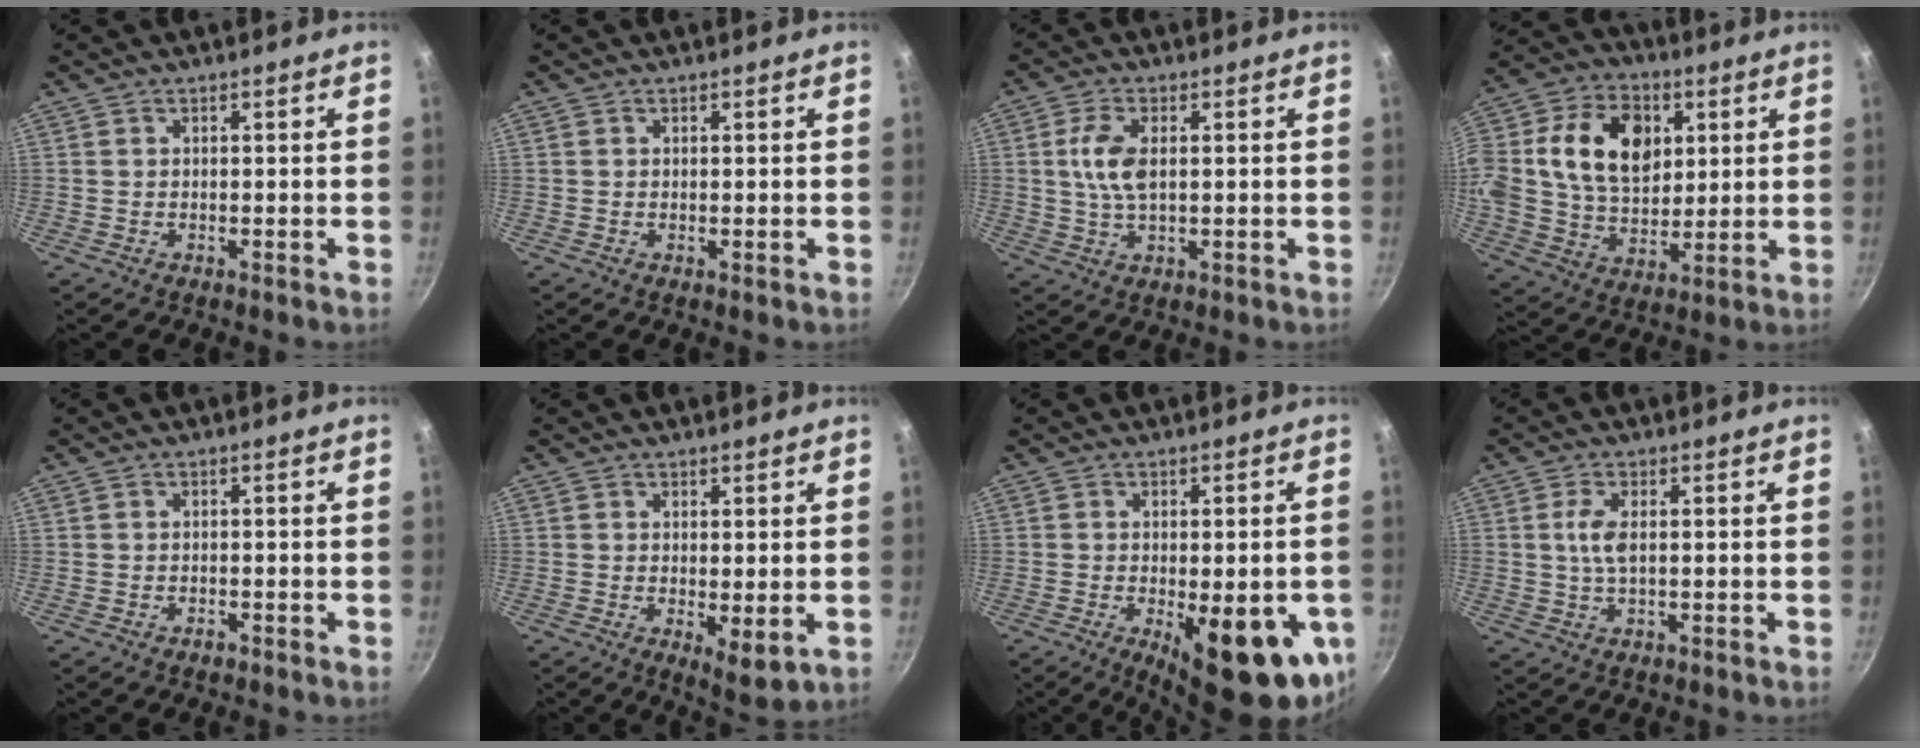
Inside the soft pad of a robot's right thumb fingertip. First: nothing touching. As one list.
[{"total": 0.0}, {"total": 6.6, "force": [0.9, 3.4, 5.6], "torque": [-0.111, 0.005, 0.017]}, {"total": 21.6, "force": [4.8, 15.5, 14.3], "torque": [-0.250, 0.016, 0.079]}, {"total": 1.1, "force": [-0.8, 0.7, 0.5], "torque": [-0.009, 0.008, -0.013]}, {"total": 5.2, "force": [-0.1, 2.1, 4.7], "torque": [-0.066, -0.020, 0.003]}, {"total": 16.7, "force": [-4.8, 6.0, 14.8], "torque": [-0.163, -0.006, -0.054]}, {"total": 4.0, "force": [0.5, 1.6, 3.6], "torque": [-0.080, 0.004, 0.008]}]